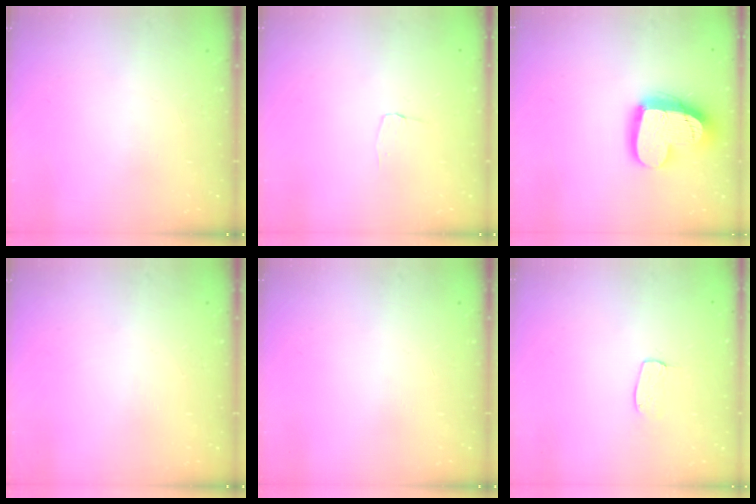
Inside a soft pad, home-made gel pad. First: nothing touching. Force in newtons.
{"total": 2.9, "press": 2.8, "slide": 0.3}
{"total": 17.0, "press": 17.0, "slide": 1.5}
{"total": 0.0}
{"total": 0.0}
{"total": 5.8, "press": 5.8, "slide": 0.2}